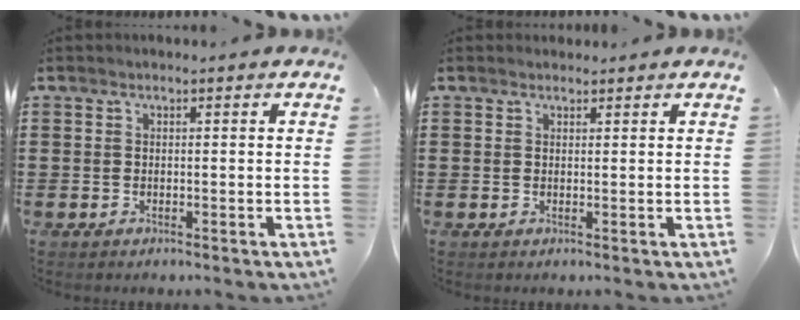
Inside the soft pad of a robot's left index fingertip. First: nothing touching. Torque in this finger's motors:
{"motor_torque": [0.02, -0.17, -0.03, 0.01]}